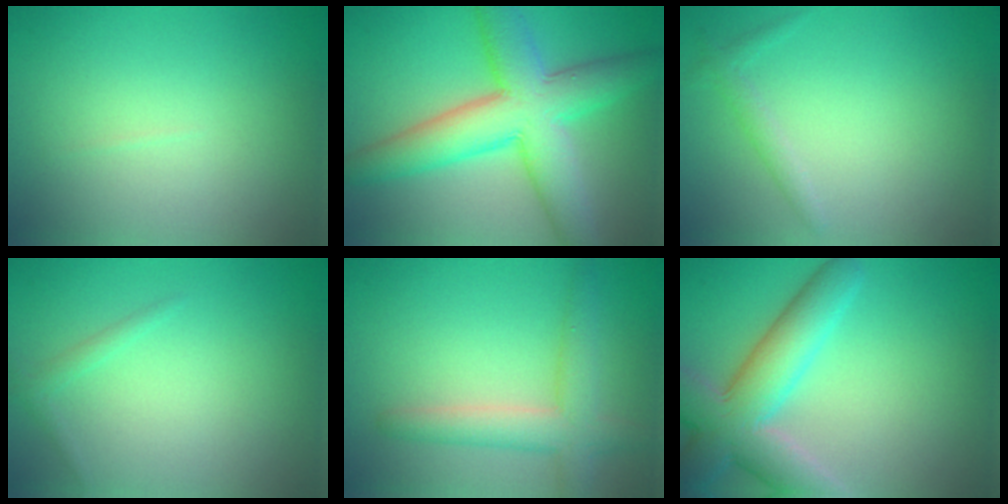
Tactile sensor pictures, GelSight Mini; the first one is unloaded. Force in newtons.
{"total": 9.1, "press": 9.1, "slide": 0.2}
{"total": 1.3, "press": 1.3, "slide": 0.1}
{"total": 0.9, "press": 0.9, "slide": 0.1}
{"total": 4.0, "press": 4.0, "slide": 0.3}
{"total": 7.8, "press": 7.8, "slide": 0.5}